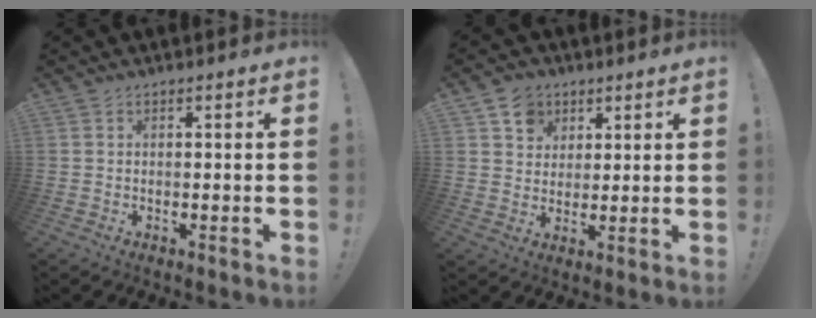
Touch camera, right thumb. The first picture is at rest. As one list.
[{"total": 7.8, "force": [3.8, 6.5, 2.0], "torque": [-0.032, -0.018, 0.075]}]